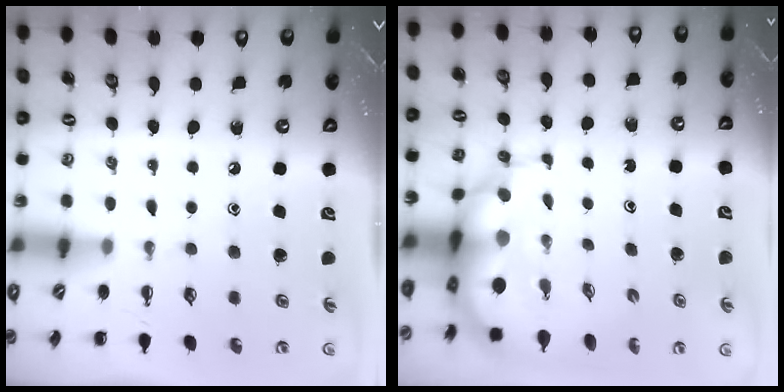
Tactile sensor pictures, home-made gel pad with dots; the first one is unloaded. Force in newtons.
{"total": 9.0, "press": 8.8, "slide": 2.2}